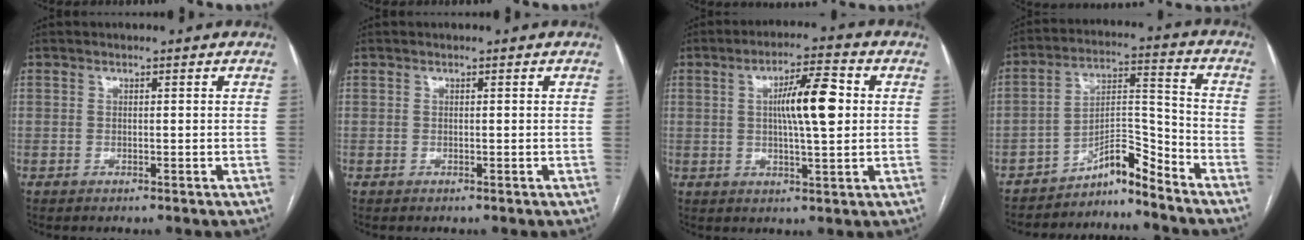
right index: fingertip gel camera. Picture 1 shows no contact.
{"total": 0.0}
{"total": 9.1, "force": [1.5, 1.5, 8.9], "torque": [-0.150, 0.012, 0.024]}
{"total": 6.5, "force": [-6.2, 0.6, 1.8], "torque": [-0.019, 0.039, -0.102]}